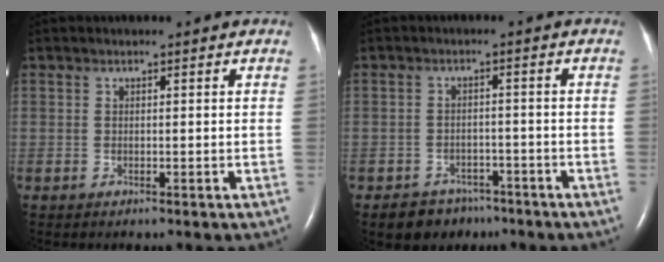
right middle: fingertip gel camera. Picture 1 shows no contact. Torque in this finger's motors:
{"motor_torque": [0.39, -0.31, 0.01, 0.01]}